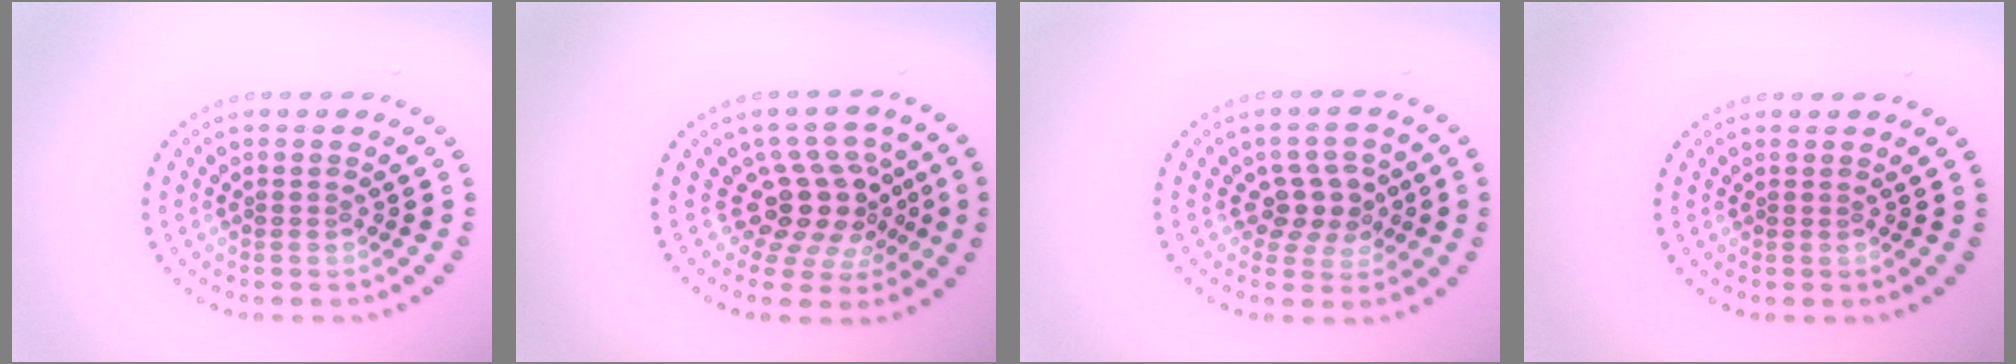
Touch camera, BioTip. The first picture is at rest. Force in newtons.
{"total": 4.5, "press": 3.3, "slide": 3.0}
{"total": 2.9, "press": 2.7, "slide": 1.2}
{"total": 0.0}